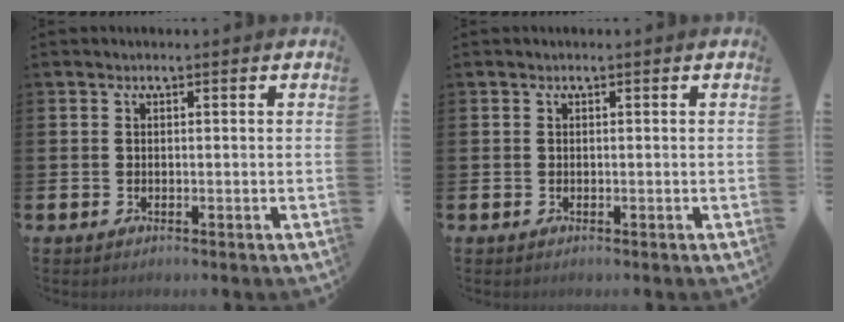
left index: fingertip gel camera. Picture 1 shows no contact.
{"total": 0.0}